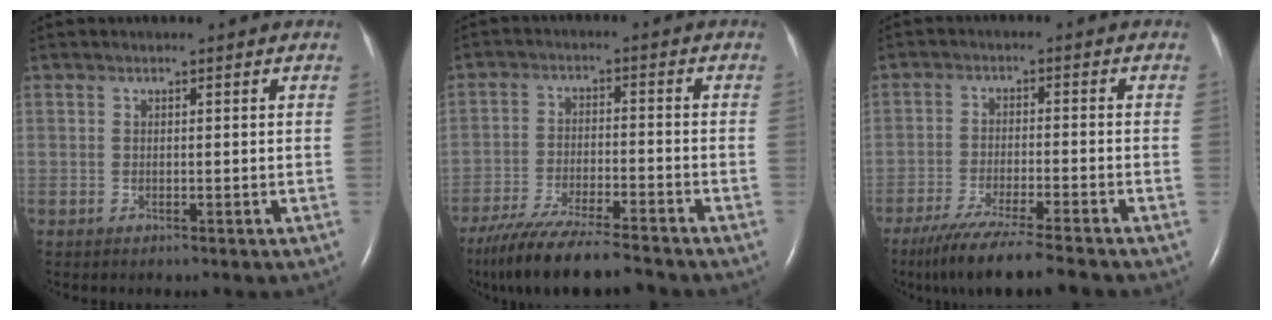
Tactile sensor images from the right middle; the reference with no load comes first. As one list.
[{"total": 14.0, "force": [-12.1, 1.2, 6.9], "torque": [-0.123, -0.030, -0.200]}, {"total": 10.4, "force": [-8.8, -0.6, 5.5], "torque": [-0.087, -0.035, -0.147]}]